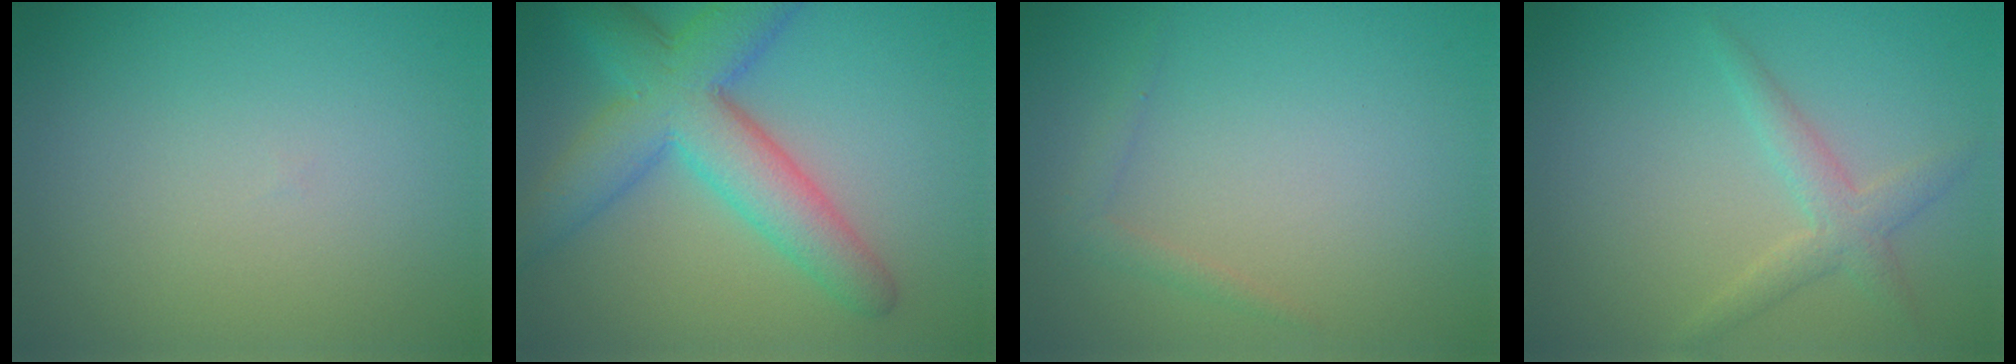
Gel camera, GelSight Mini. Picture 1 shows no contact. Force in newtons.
{"total": 7.7, "press": 7.7, "slide": 0.2}
{"total": 1.1, "press": 1.1, "slide": 0.1}
{"total": 2.4, "press": 2.4, "slide": 0.1}